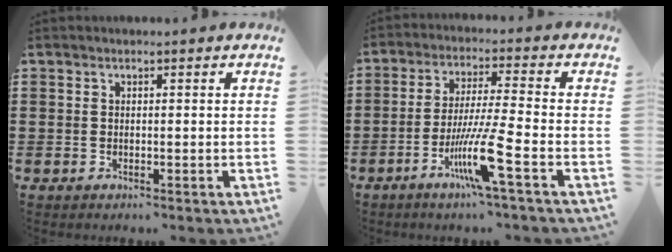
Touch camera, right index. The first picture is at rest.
{"total": 9.6, "force": [-4.5, -0.3, 8.5], "torque": [-0.173, -0.019, -0.087]}